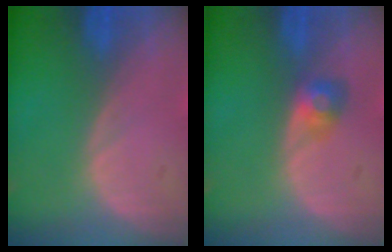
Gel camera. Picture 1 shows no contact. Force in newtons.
{"total": 3.0, "press": 2.6, "slide": 1.4}